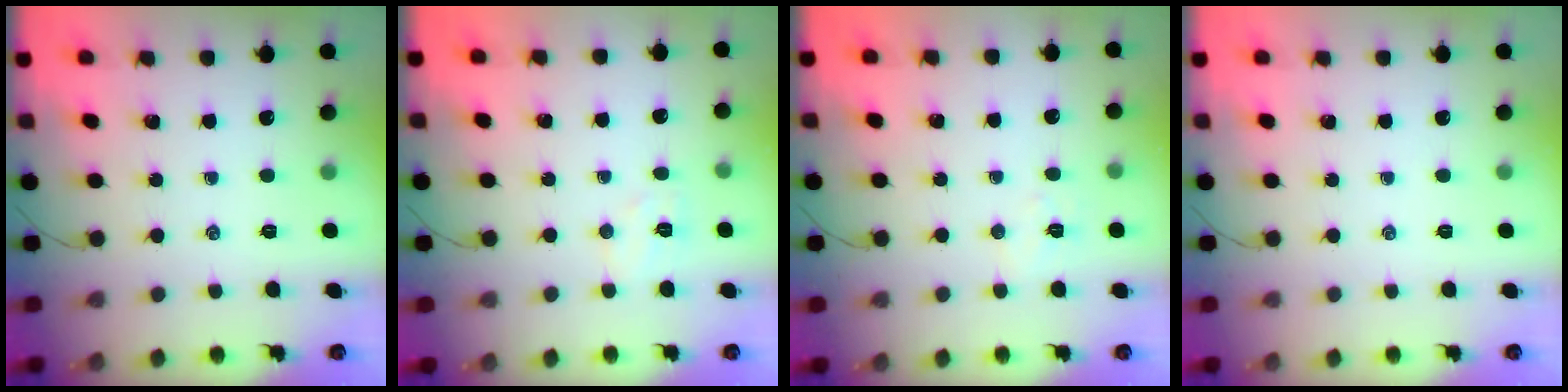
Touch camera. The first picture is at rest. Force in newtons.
{"total": 5.5, "press": 5.4, "slide": 1.2}
{"total": 4.5, "press": 4.4, "slide": 0.9}
{"total": 0.0}